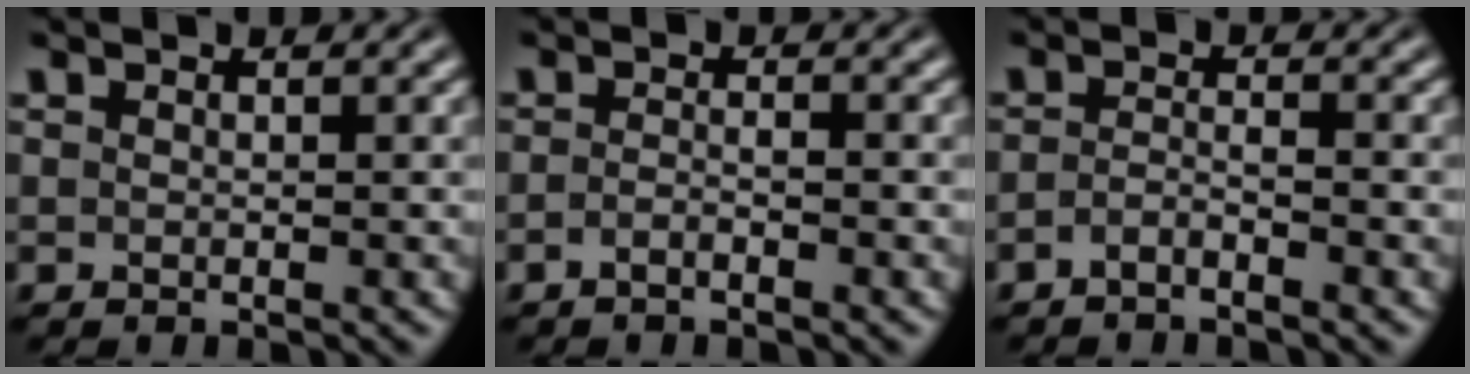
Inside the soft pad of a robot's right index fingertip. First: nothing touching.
{"total": 1.6, "force": [-1.4, -0.3, 0.7], "torque": [-0.008, -0.003, -0.027]}
{"total": 2.1, "force": [-2.0, -0.2, 0.7], "torque": [-0.008, -0.008, -0.033]}